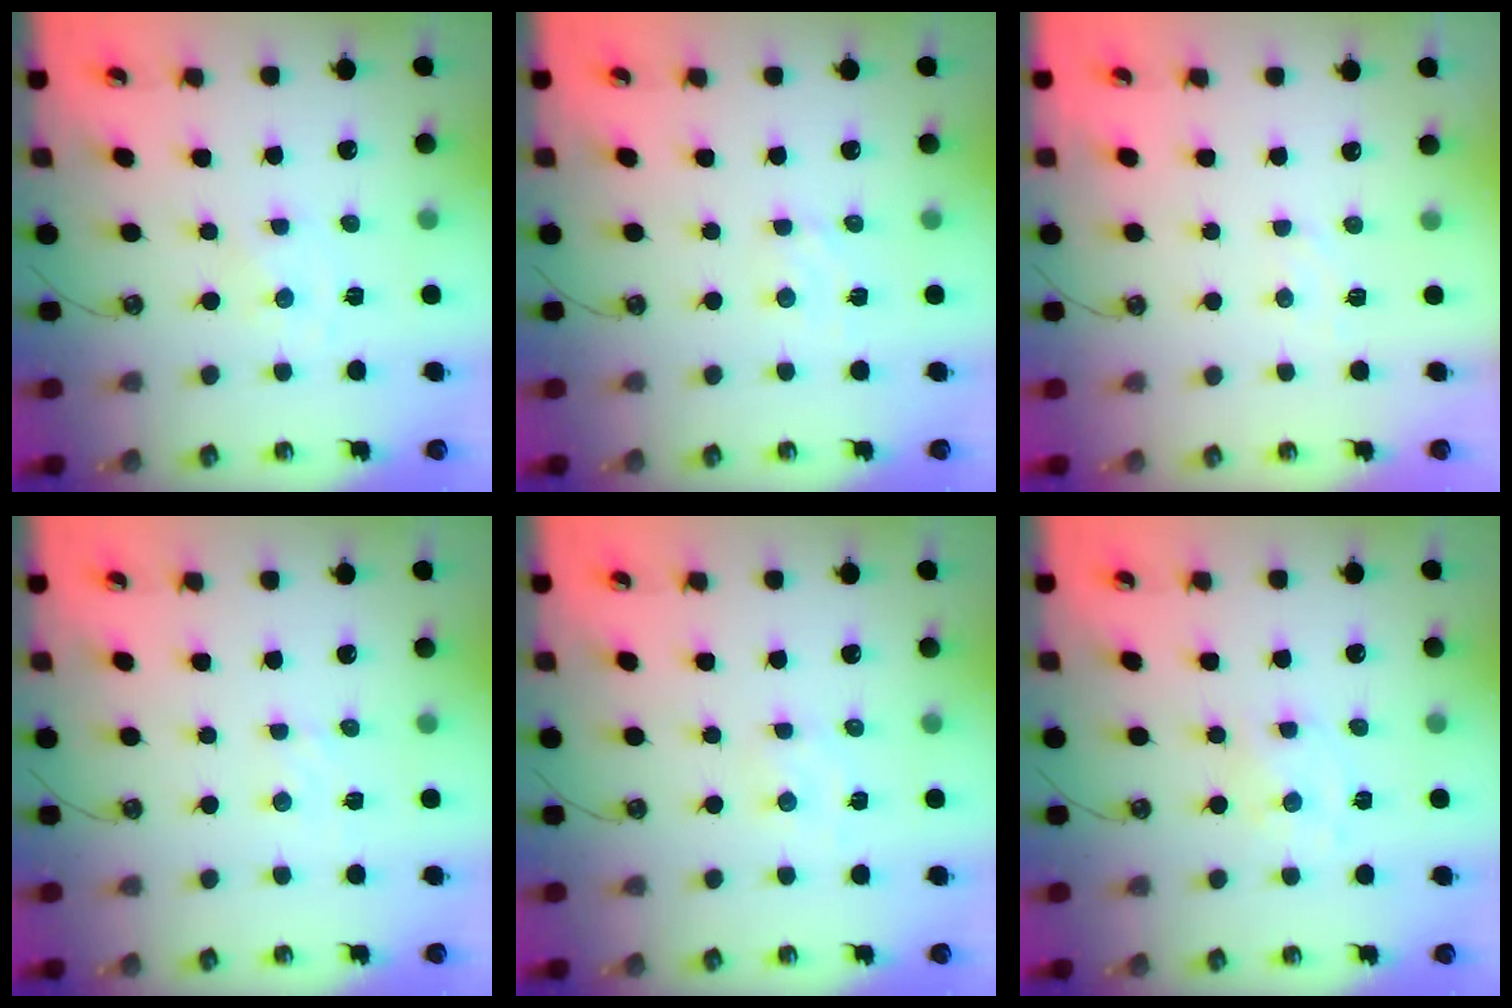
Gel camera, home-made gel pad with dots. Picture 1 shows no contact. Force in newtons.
{"total": 3.0, "press": 2.9, "slide": 0.6}
{"total": 4.9, "press": 4.8, "slide": 0.7}
{"total": 1.5, "press": 1.4, "slide": 0.3}
{"total": 2.7, "press": 2.7, "slide": 0.4}
{"total": 1.4, "press": 1.4, "slide": 0.2}